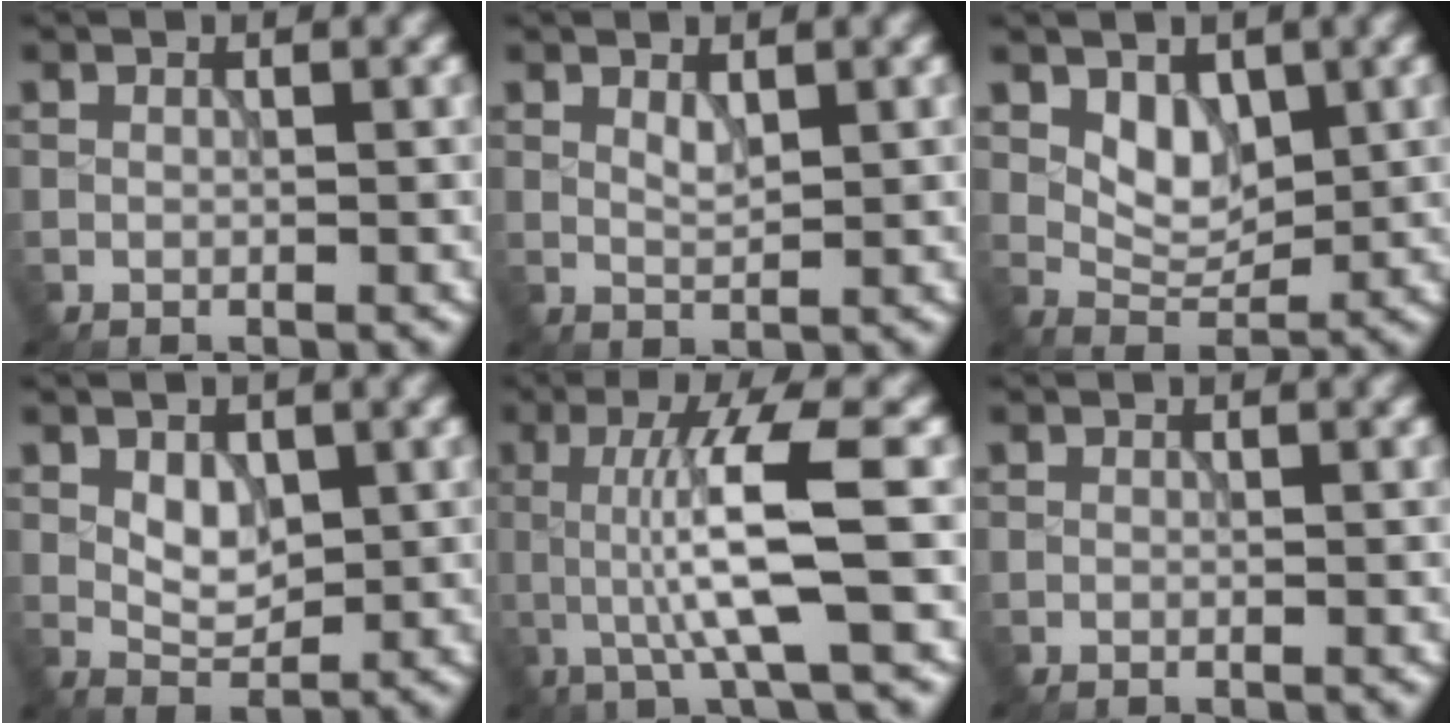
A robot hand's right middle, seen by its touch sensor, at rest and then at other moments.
{"total": 1.2, "force": [0.8, 0.4, 0.9], "torque": [-0.018, -0.002, 0.016]}
{"total": 3.1, "force": [1.3, 2.0, 1.9], "torque": [-0.033, -0.009, 0.027]}
{"total": 2.7, "force": [0.6, 1.8, 1.9], "torque": [-0.032, -0.004, 0.014]}
{"total": 6.9, "force": [-0.3, 0.9, 6.8], "torque": [-0.124, 0.003, -0.003]}
{"total": 0.0}